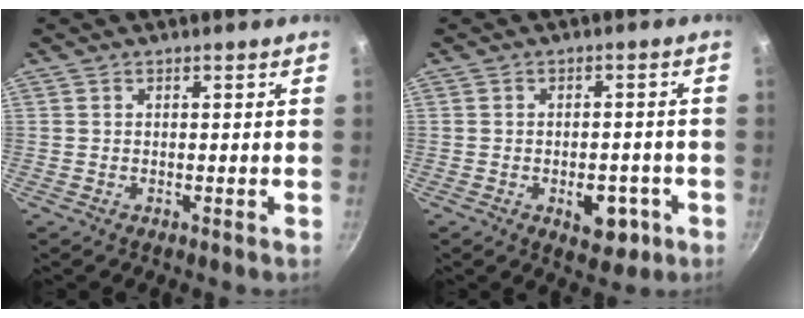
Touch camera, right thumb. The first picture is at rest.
{"total": 6.8, "force": [-2.5, 4.1, 4.7], "torque": [-0.033, 0.013, -0.024]}